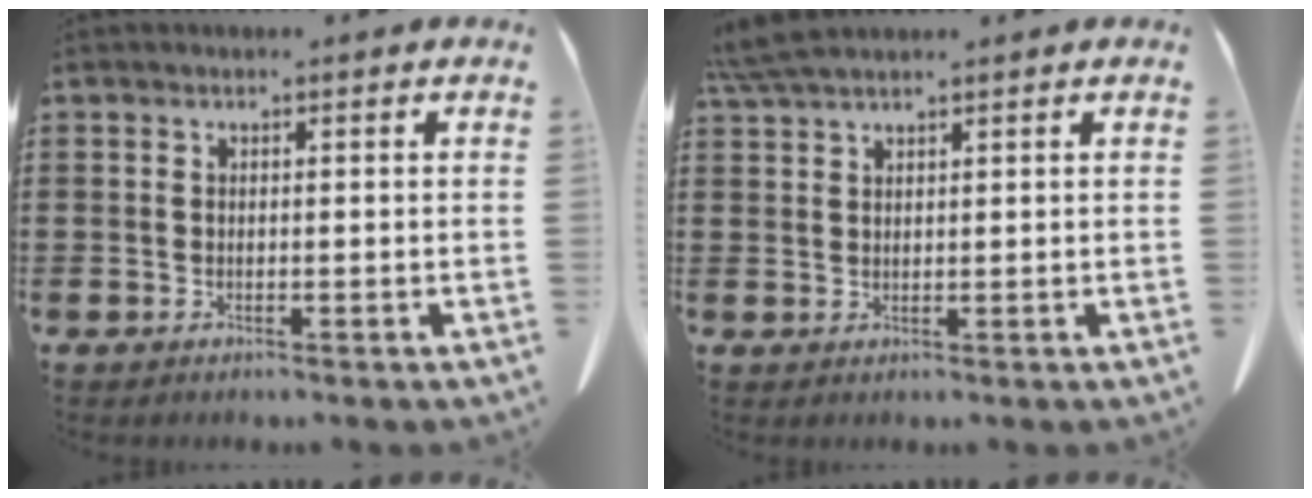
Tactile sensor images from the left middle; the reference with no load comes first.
{"total": 3.9, "force": [3.2, 0.3, 2.1], "torque": [-0.051, -0.001, 0.062]}